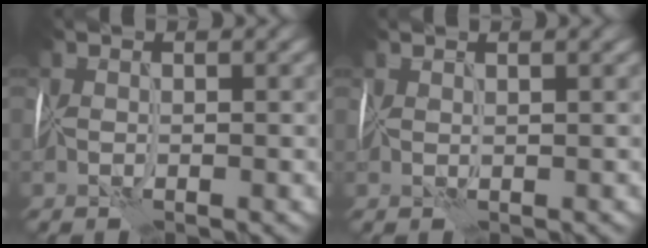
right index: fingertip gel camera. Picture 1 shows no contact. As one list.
[{"total": 1.2, "force": [1.2, 0.0, 0.1], "torque": [0.002, 0.009, 0.020]}]